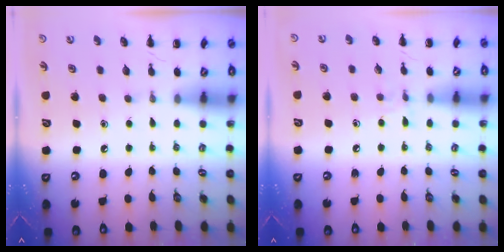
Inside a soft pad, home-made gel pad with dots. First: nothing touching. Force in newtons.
{"total": 5.1, "press": 4.8, "slide": 1.5}